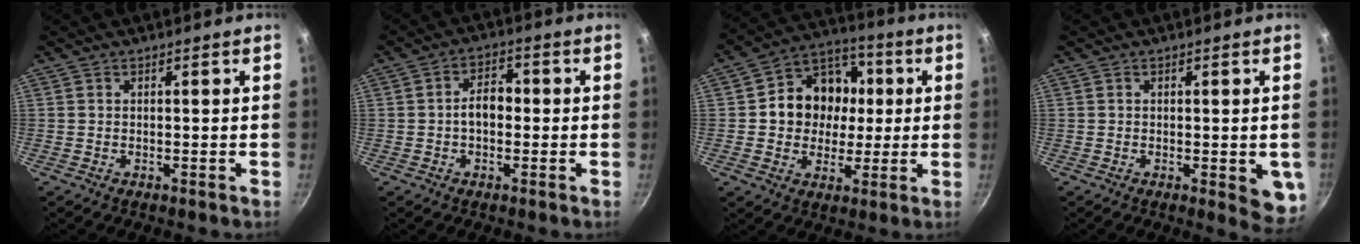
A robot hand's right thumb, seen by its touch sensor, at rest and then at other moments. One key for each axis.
{"total": 5.3, "fx": -0.4, "fy": 3.5, "fz": 3.9, "tx": -0.039, "ty": 0.020, "tz": -0.012}
{"total": 14.1, "fx": 1.3, "fy": 12.1, "fz": 7.2, "tx": -0.077, "ty": 0.018, "tz": 0.008}
{"total": 5.8, "fx": -0.9, "fy": 2.4, "fz": 5.2, "tx": -0.045, "ty": -0.004, "tz": -0.008}